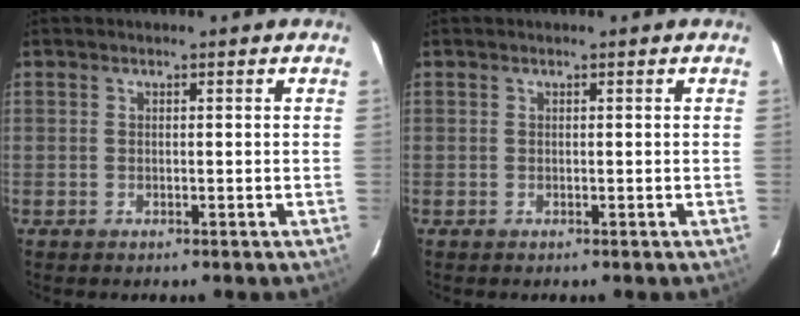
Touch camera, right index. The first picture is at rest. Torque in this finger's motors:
{"motor_torque": [0.00, 0.00, 0.03, 0.00]}